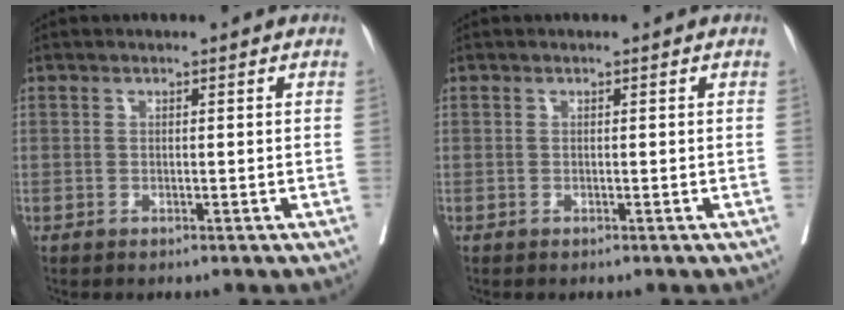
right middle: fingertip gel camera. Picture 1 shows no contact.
{"total": 0.7, "force": [-0.4, -0.1, 0.5], "torque": [-0.015, -0.001, -0.007]}